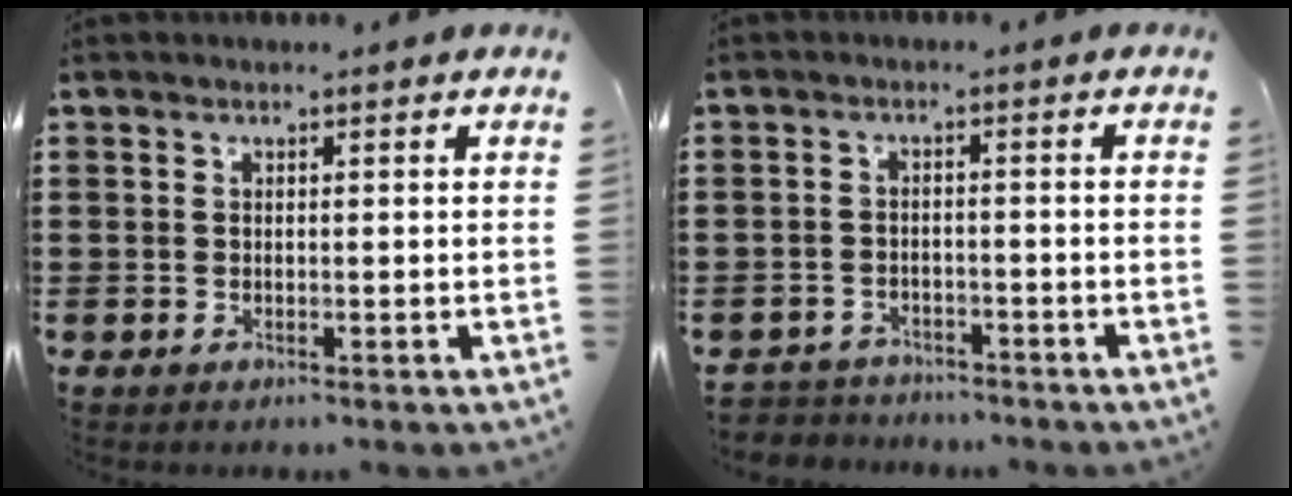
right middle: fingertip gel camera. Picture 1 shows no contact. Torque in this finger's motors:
{"motor_torque": [0.58, 0.39, 0.02, 0.03]}